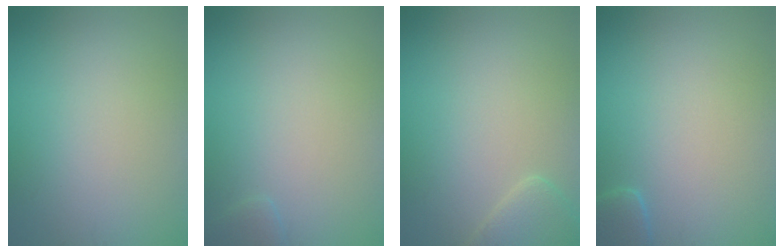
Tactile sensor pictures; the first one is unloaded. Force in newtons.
{"total": 0.7, "press": 0.7, "slide": 0.1}
{"total": 2.2, "press": 2.2, "slide": 0.1}
{"total": 1.7, "press": 1.7, "slide": 0.2}